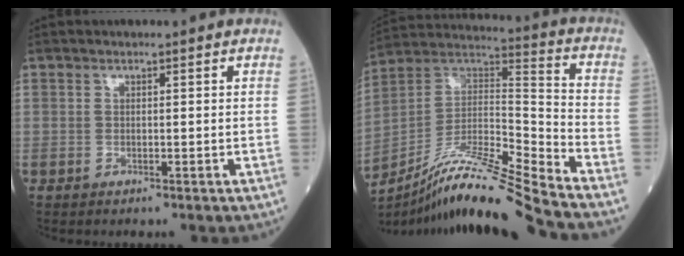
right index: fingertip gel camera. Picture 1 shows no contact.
{"total": 17.9, "force": [-15.2, -1.5, 9.2], "torque": [-0.178, 0.008, -0.276]}